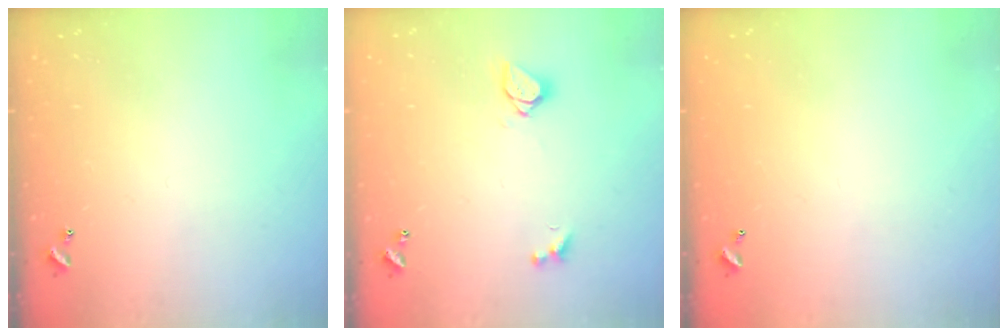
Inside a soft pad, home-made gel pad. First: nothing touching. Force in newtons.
{"total": 2.4, "press": 2.4, "slide": 0.3}
{"total": 2.9, "press": 2.9, "slide": 0.1}